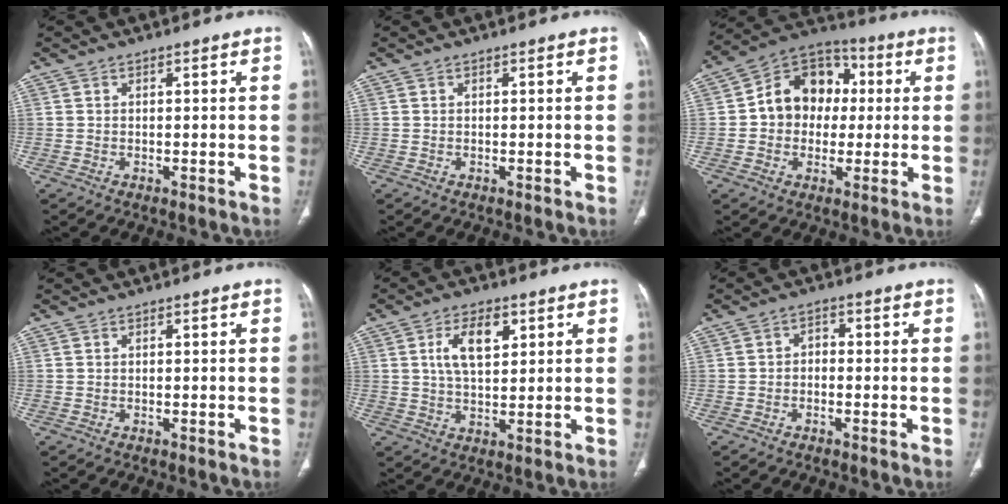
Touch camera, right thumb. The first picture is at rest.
{"total": 0.0}
{"total": 13.8, "force": [1.1, 11.2, 8.1], "torque": [-0.081, 0.029, 0.008]}
{"total": 0.0}
{"total": 7.9, "force": [2.8, 4.1, 6.2], "torque": [-0.101, -0.007, 0.052]}
{"total": 2.2, "force": [-0.6, 1.7, 1.4], "torque": [-0.013, 0.014, -0.018]}